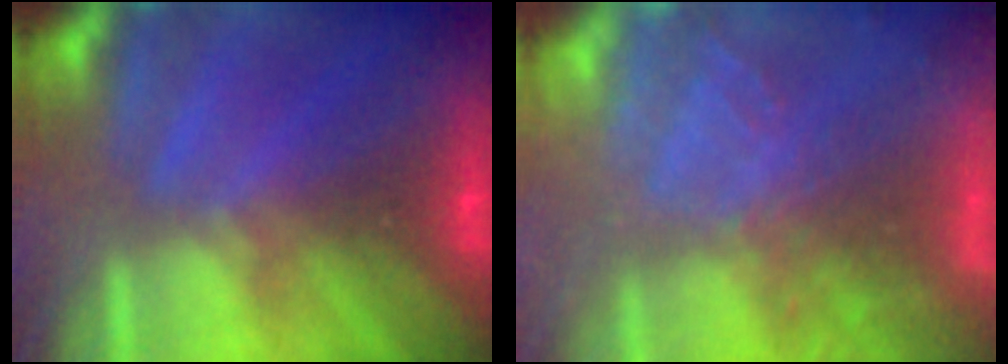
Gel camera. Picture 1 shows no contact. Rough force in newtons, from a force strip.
{"total": 5.6}